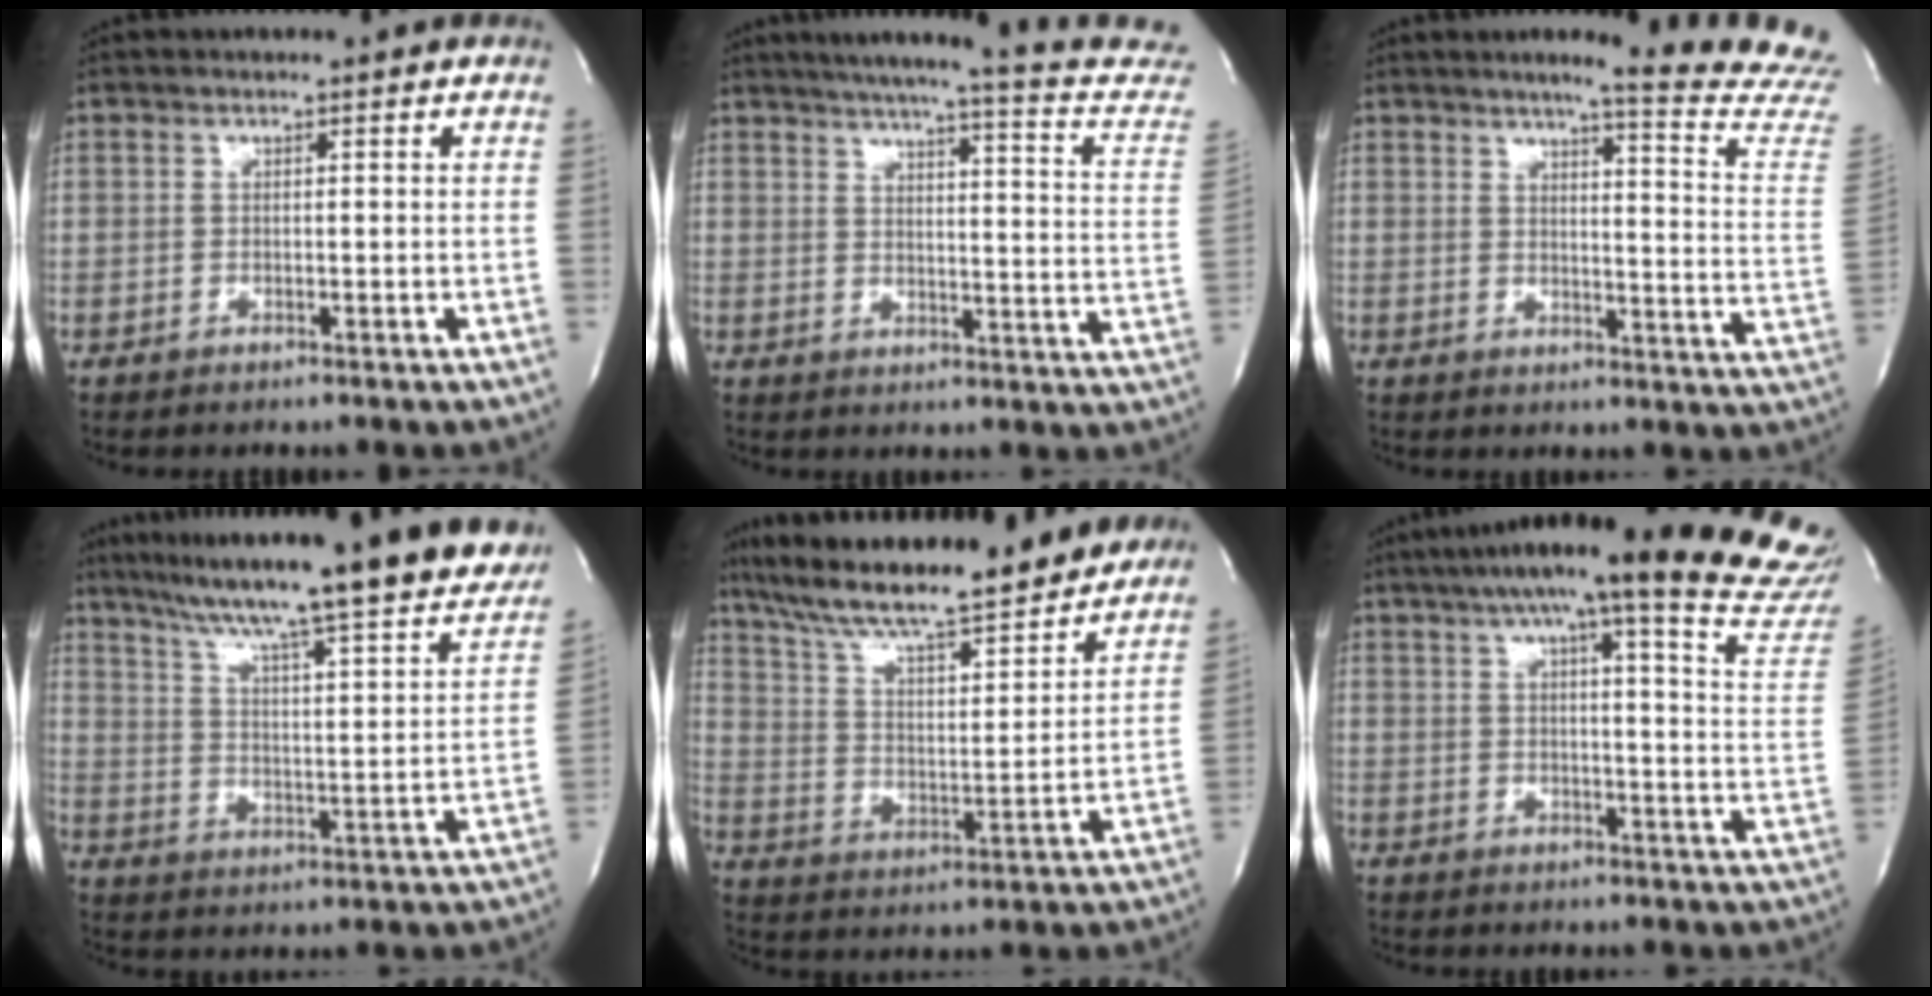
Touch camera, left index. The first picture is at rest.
{"total": 21.6, "force": [18.9, 1.0, 10.5], "torque": [-0.144, -0.048, 0.215]}
{"total": 16.6, "force": [15.2, -1.3, 6.6], "torque": [-0.083, -0.115, 0.159]}
{"total": 25.7, "force": [22.2, 1.6, 12.8], "torque": [-0.202, -0.027, 0.300]}
{"total": 22.2, "force": [19.0, 3.4, 10.9], "torque": [-0.190, 0.011, 0.290]}
{"total": 28.9, "force": [24.8, 1.7, 14.6], "torque": [-0.188, -0.062, 0.289]}